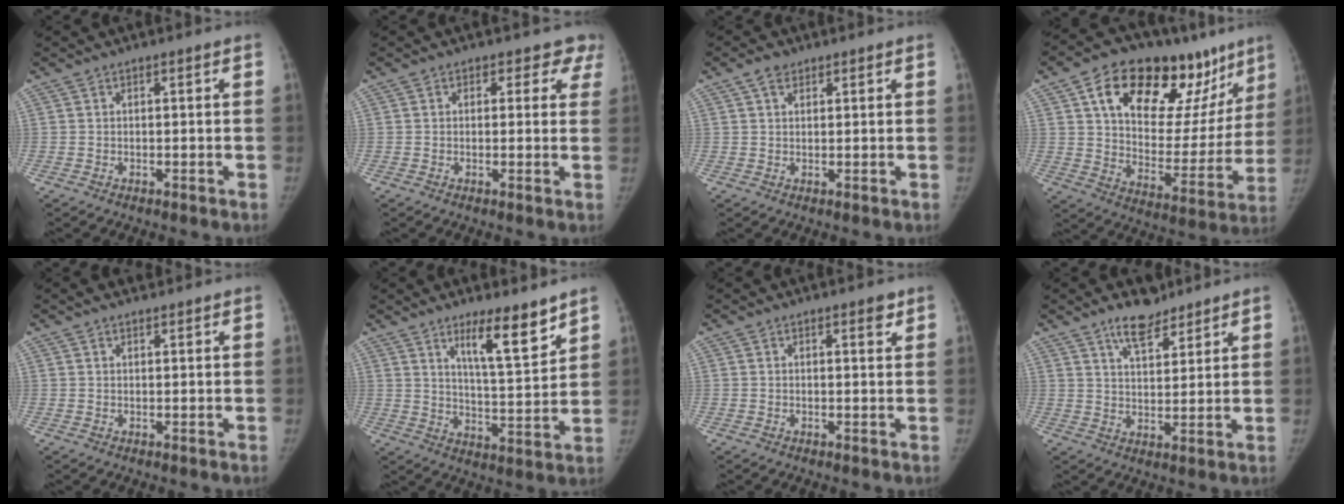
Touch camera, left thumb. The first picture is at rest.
{"total": 4.3, "force": [3.0, 2.9, 0.6], "torque": [0.040, -0.007, 0.014]}
{"total": 2.7, "force": [1.6, 1.7, 1.3], "torque": [-0.012, -0.002, 0.028]}
{"total": 28.8, "force": [16.0, 14.8, 18.8], "torque": [-0.227, -0.021, 0.246]}
{"total": 2.3, "force": [1.9, 0.9, 1.0], "torque": [-0.005, 0.002, 0.026]}
{"total": 10.6, "force": [7.3, 2.0, 7.4], "torque": [-0.103, -0.062, 0.124]}
{"total": 1.9, "force": [1.3, 0.7, 1.3], "torque": [-0.010, -0.007, 0.016]}
{"total": 7.7, "force": [5.7, 3.2, 4.1], "torque": [-0.045, -0.038, 0.097]}